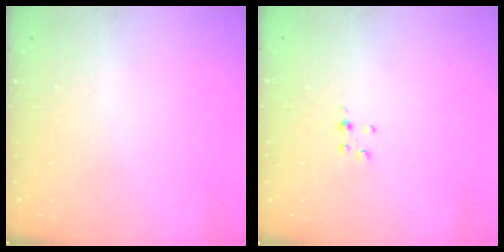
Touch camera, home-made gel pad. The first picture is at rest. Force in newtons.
{"total": 2.6, "press": 2.6, "slide": 0.3}